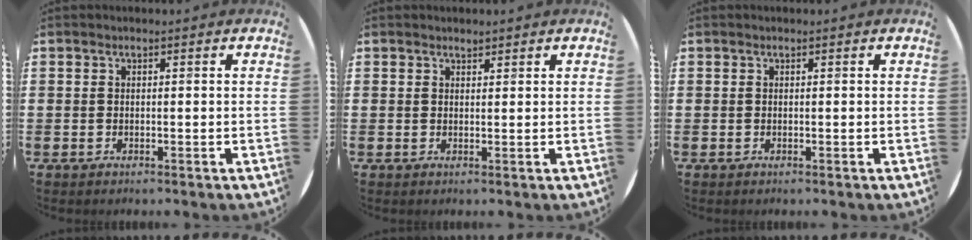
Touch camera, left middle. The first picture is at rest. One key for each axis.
{"total": 1.0, "fx": 0.9, "fy": 0.2, "fz": 0.0, "tx": 0.008, "ty": -0.002, "tz": 0.016}
{"total": 0.0}